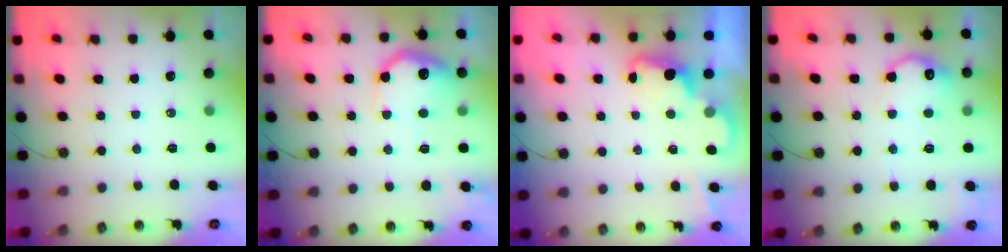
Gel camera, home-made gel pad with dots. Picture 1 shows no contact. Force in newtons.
{"total": 14.6, "press": 14.5, "slide": 0.8}
{"total": 2.3, "press": 2.3, "slide": 0.5}
{"total": 13.1, "press": 13.1, "slide": 0.7}